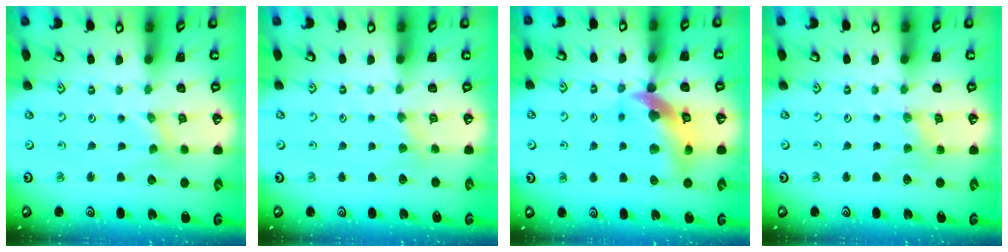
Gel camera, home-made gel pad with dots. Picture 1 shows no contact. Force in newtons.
{"total": 2.8, "press": 2.8, "slide": 0.4}
{"total": 14.9, "press": 14.8, "slide": 2.1}
{"total": 1.4, "press": 1.4, "slide": 0.3}